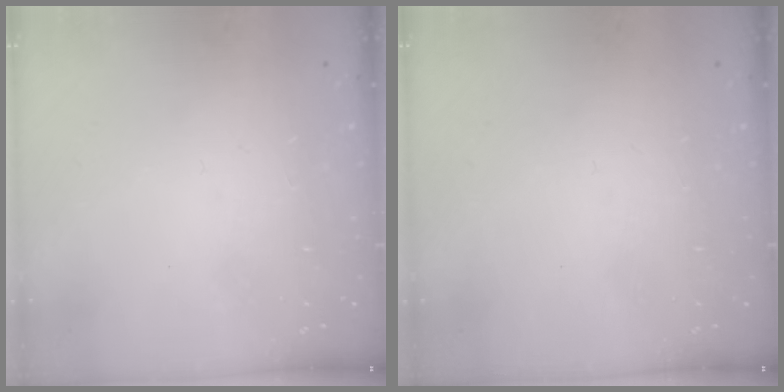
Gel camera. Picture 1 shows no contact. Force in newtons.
{"total": 0.0}